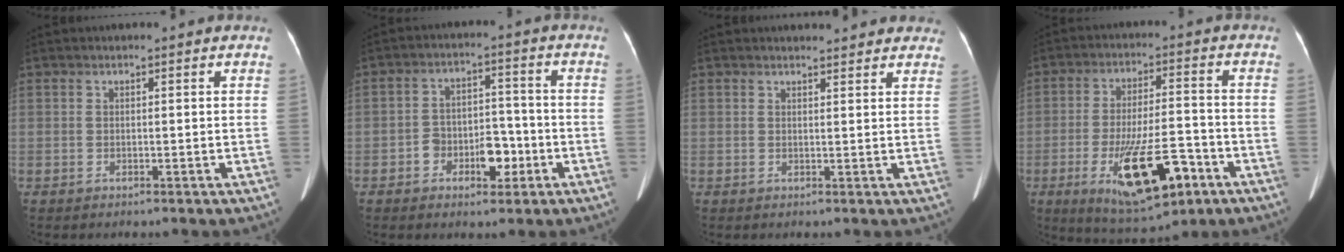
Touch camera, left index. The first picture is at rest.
{"total": 6.7, "force": [-2.9, 3.9, 4.7], "torque": [-0.074, 0.022, -0.043]}
{"total": 7.6, "force": [7.1, 2.0, 2.0], "torque": [-0.009, 0.005, 0.065]}
{"total": 14.0, "force": [-6.2, 3.9, 11.9], "torque": [-0.210, -0.015, -0.091]}